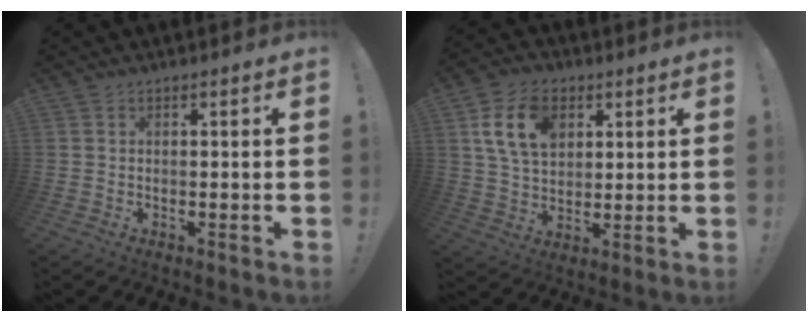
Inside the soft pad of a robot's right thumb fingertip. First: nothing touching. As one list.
[{"total": 13.7, "force": [5.5, 9.4, 8.3], "torque": [-0.153, 0.000, 0.107]}]